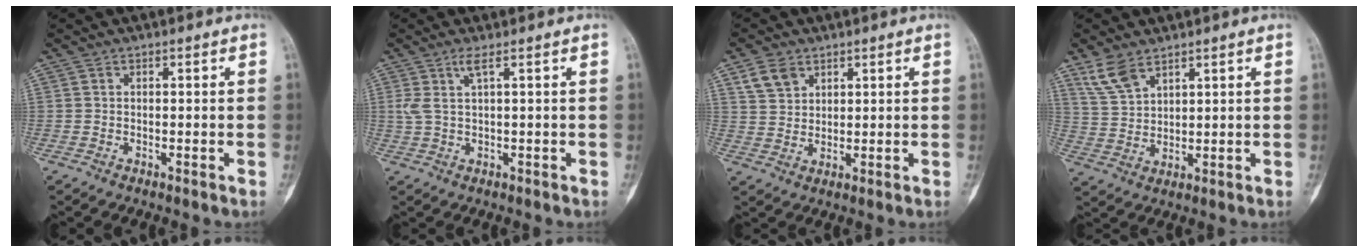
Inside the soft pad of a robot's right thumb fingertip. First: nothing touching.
{"total": 3.0, "force": [1.3, 0.0, 2.7], "torque": [-0.074, 0.002, 0.036]}
{"total": 5.2, "force": [3.0, 3.6, 2.2], "torque": [-0.028, -0.010, 0.062]}
{"total": 6.2, "force": [4.4, 2.9, 3.2], "torque": [-0.059, -0.015, 0.097]}